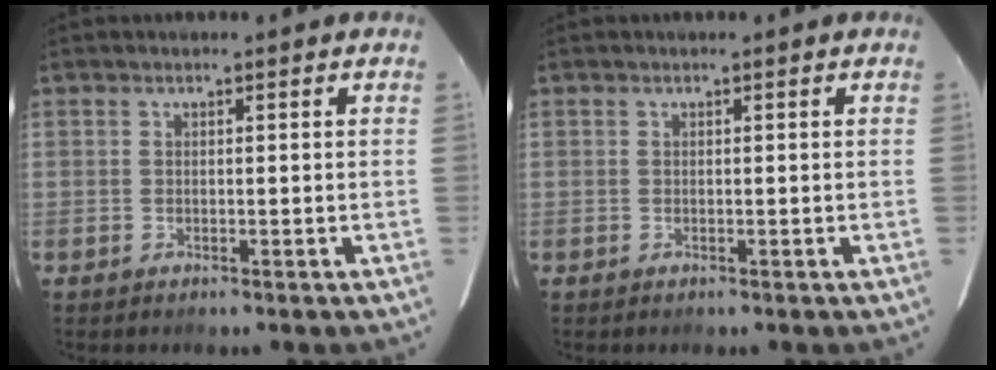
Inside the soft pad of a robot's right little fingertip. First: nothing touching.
{"total": 0.0}